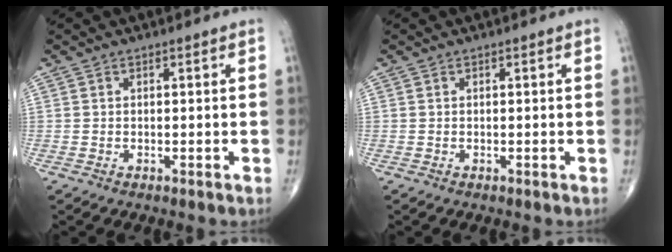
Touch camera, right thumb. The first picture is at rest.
{"total": 0.0}